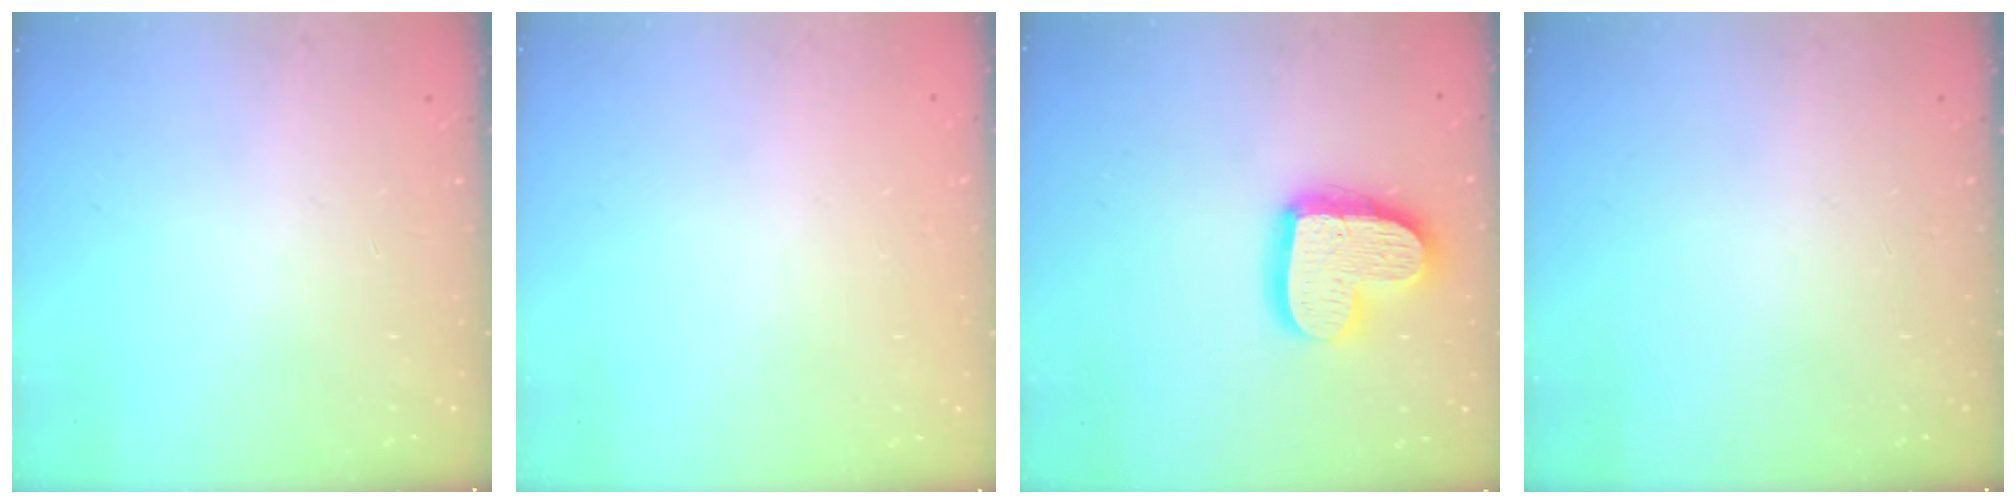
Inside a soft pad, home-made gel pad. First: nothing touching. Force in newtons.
{"total": 0.0}
{"total": 17.2, "press": 17.1, "slide": 1.4}
{"total": 0.0}